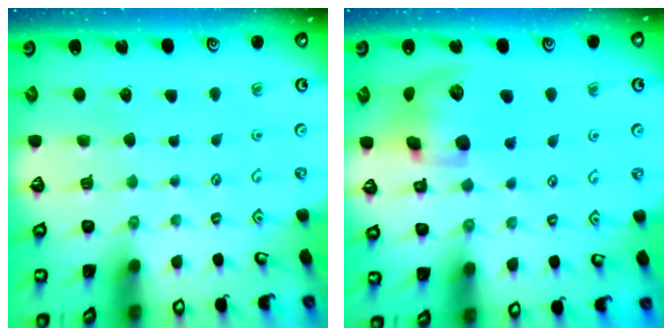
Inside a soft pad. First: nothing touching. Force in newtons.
{"total": 13.4, "press": 13.2, "slide": 2.0}